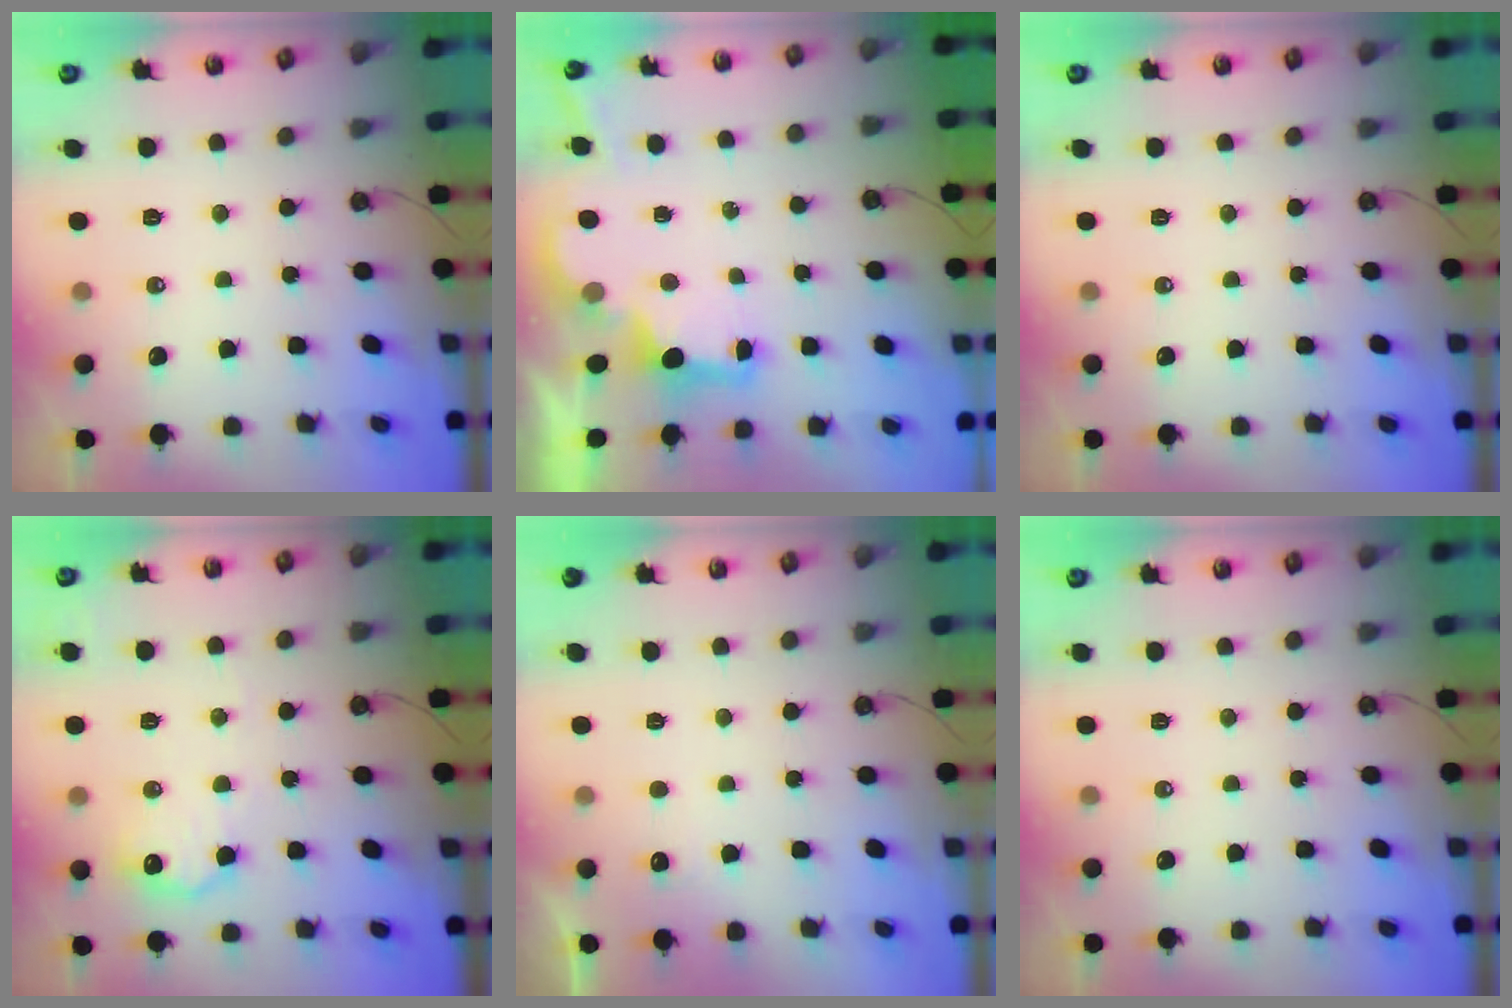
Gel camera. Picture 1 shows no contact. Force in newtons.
{"total": 2.6, "press": 2.5, "slide": 0.7}
{"total": 0.0}
{"total": 11.5, "press": 11.5, "slide": 0.5}
{"total": 1.2, "press": 0.9, "slide": 0.8}
{"total": 0.0}